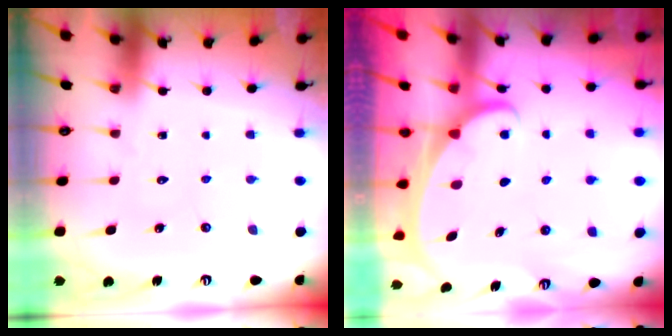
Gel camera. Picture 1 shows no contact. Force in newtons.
{"total": 2.0, "press": 2.0, "slide": 0.1}